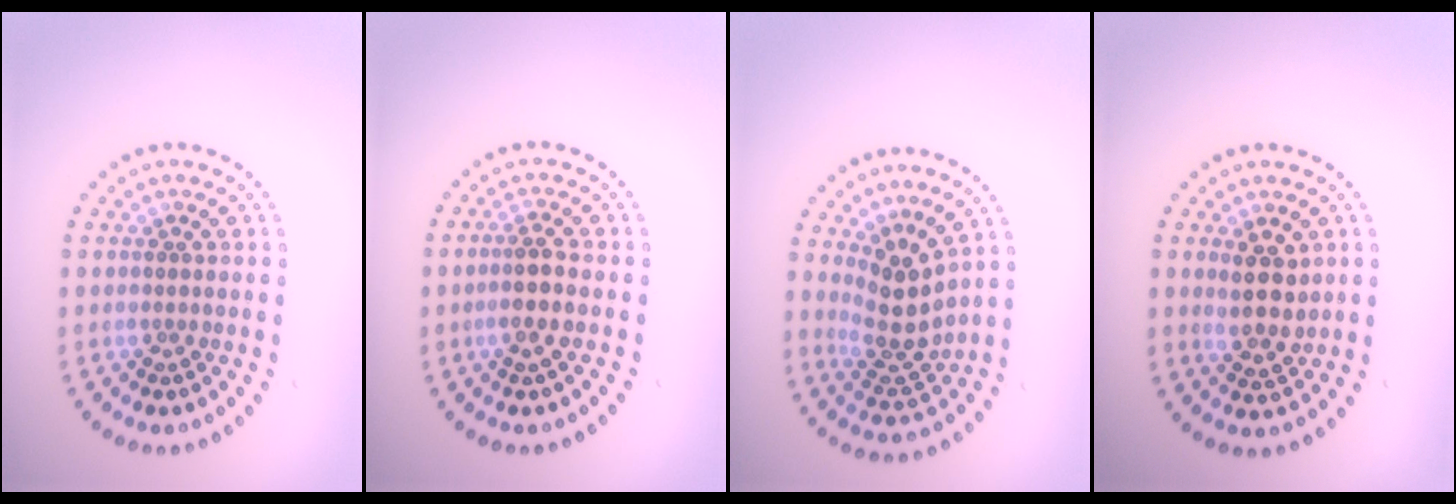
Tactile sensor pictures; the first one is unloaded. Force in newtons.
{"total": 2.5, "press": 2.2, "slide": 1.1}
{"total": 3.6, "press": 3.0, "slide": 1.9}
{"total": 3.0, "press": 2.7, "slide": 1.2}